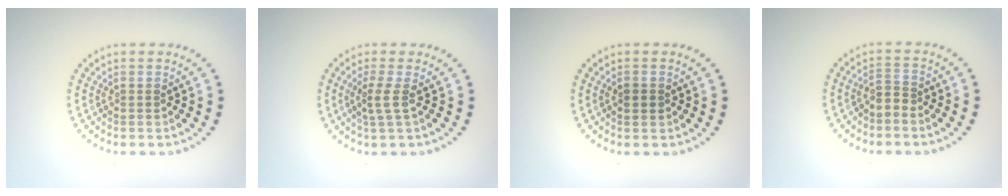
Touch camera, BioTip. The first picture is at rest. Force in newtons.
{"total": 1.7, "press": 1.3, "slide": 1.2}
{"total": 1.0, "press": 1.0, "slide": 0.0}
{"total": 1.7, "press": 1.2, "slide": 1.2}